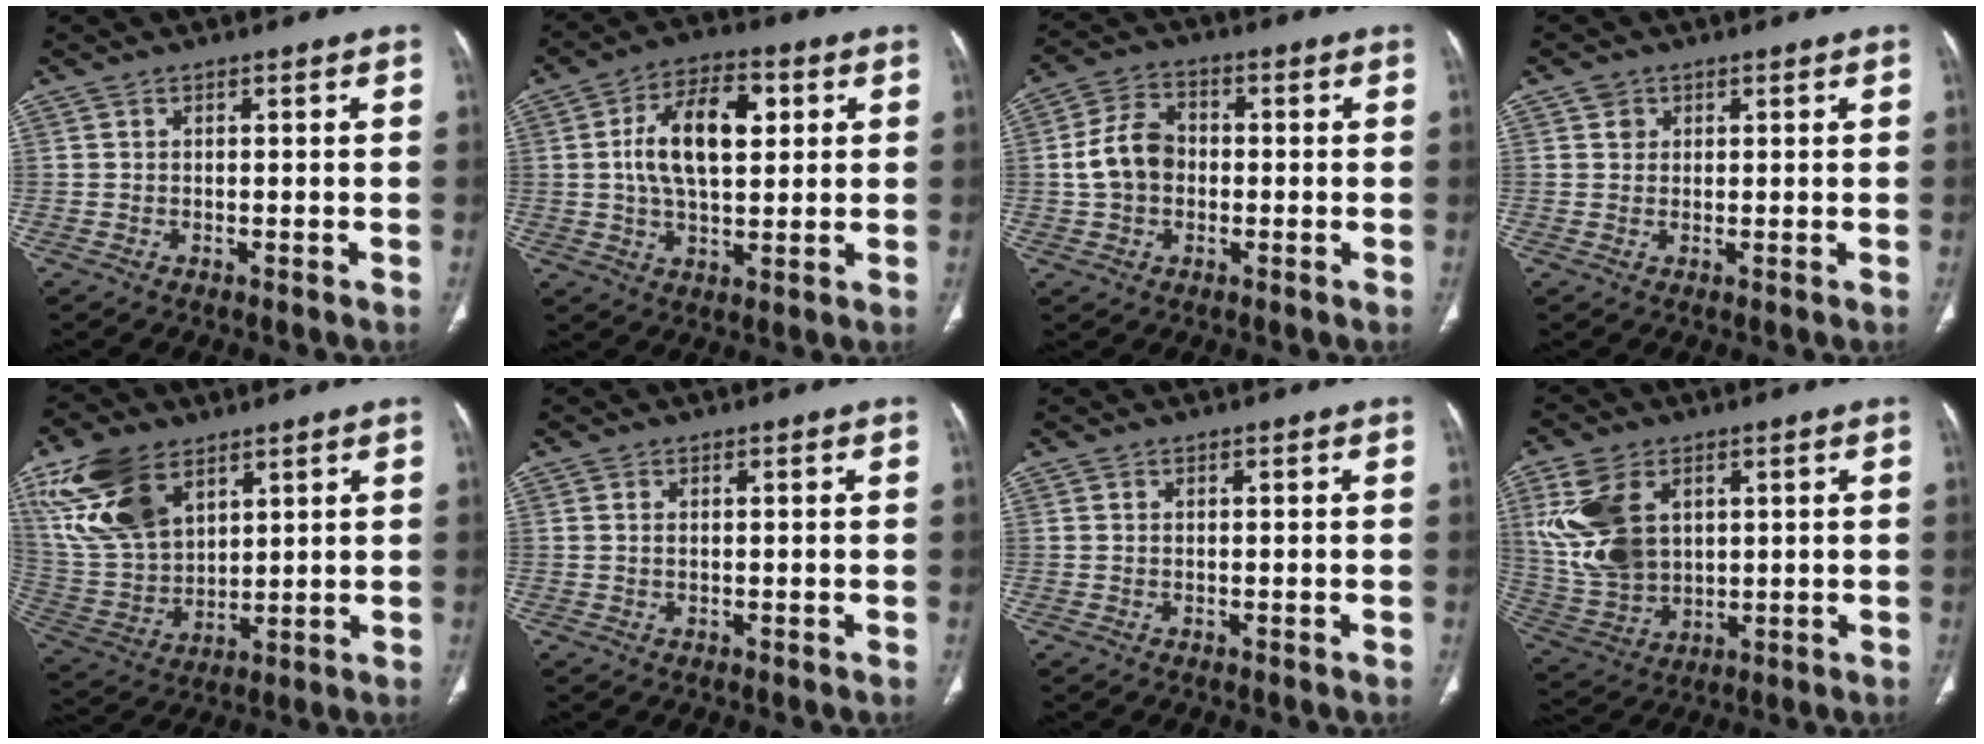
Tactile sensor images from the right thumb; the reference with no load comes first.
{"total": 13.4, "force": [2.6, 7.1, 11.1], "torque": [-0.182, 0.008, 0.041]}
{"total": 8.4, "force": [-0.4, 6.4, 5.5], "torque": [-0.095, 0.022, -0.015]}
{"total": 1.8, "force": [0.8, 1.5, 0.3], "torque": [0.005, -0.003, 0.010]}
{"total": 17.5, "force": [9.2, 10.3, 10.9], "torque": [-0.205, -0.025, 0.192]}
{"total": 0.7, "force": [0.3, 0.2, 0.6], "torque": [-0.019, 0.003, 0.008]}
{"total": 0.0}
{"total": 14.5, "force": [4.4, 9.7, 10.0], "torque": [-0.196, -0.011, 0.102]}